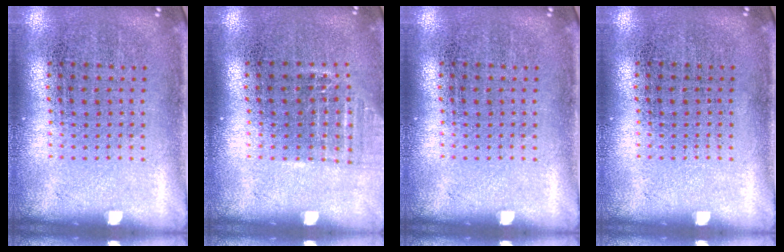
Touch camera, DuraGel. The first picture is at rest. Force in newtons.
{"total": 1.0, "press": 0.9, "slide": 0.5}
{"total": 0.0}
{"total": 0.0}